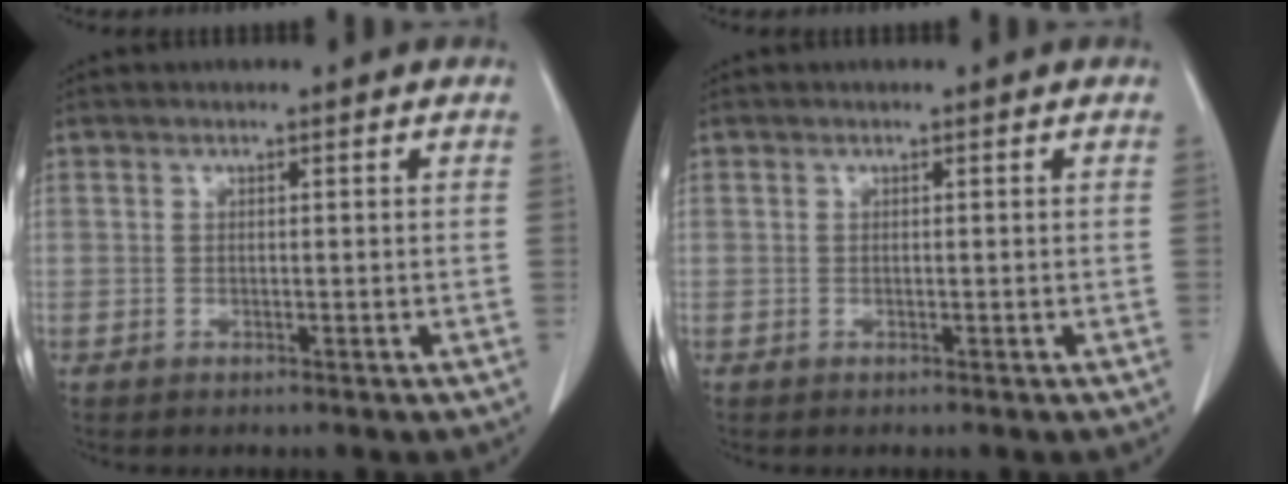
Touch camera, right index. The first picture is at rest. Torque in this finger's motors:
{"motor_torque": [0.00, 0.00, 0.00, 0.00]}